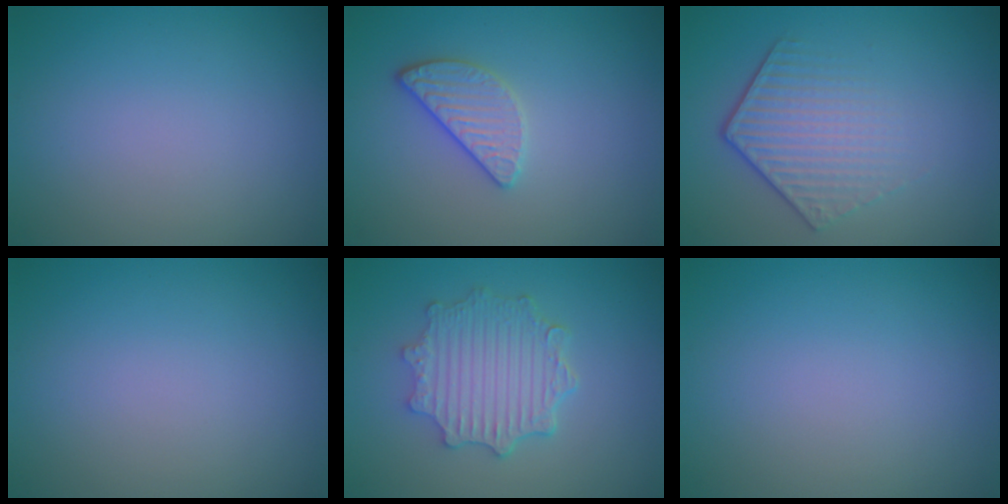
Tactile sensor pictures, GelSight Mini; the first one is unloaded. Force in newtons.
{"total": 2.5, "press": 2.3, "slide": 0.8}
{"total": 4.3, "press": 3.0, "slide": 3.1}
{"total": 0.0}
{"total": 5.1, "press": 4.1, "slide": 3.0}
{"total": 0.0}